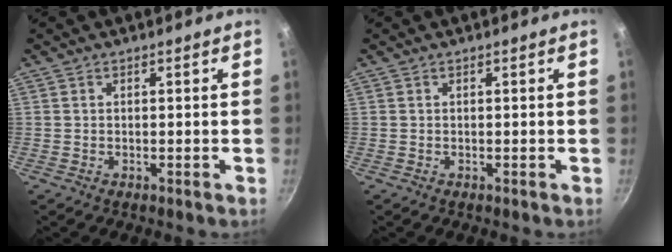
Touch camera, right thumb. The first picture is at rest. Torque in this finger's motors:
{"motor_torque": [-0.21, -0.22, -0.16, -0.34, 0.01]}